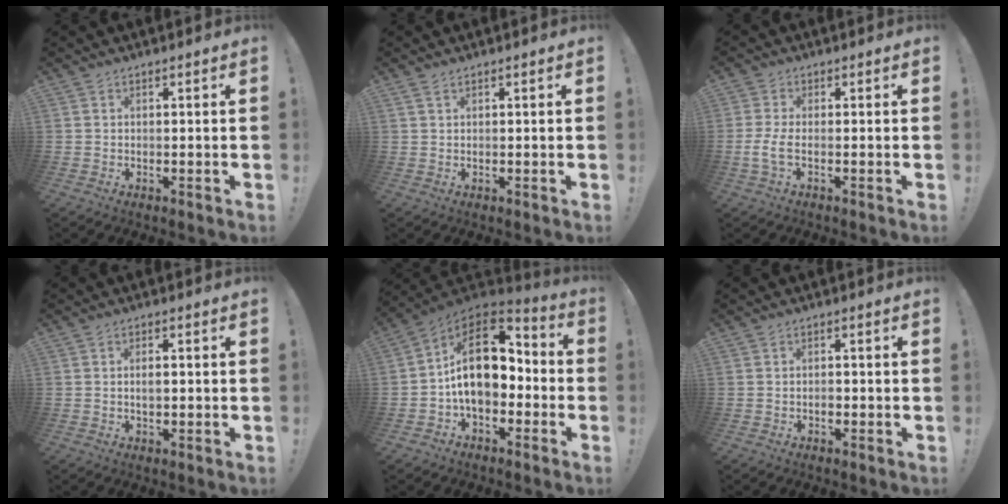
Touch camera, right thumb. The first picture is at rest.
{"total": 1.6, "force": [1.0, 0.5, 1.1], "torque": [-0.019, -0.002, 0.018]}
{"total": 4.7, "force": [-1.0, 2.0, 4.2], "torque": [-0.090, -0.004, -0.016]}
{"total": 2.4, "force": [0.0, 1.2, 2.1], "torque": [-0.032, 0.004, -0.002]}
{"total": 18.4, "force": [1.9, 11.1, 14.6], "torque": [-0.233, 0.004, 0.036]}
{"total": 1.4, "force": [-0.6, 0.9, 0.9], "torque": [-0.006, 0.001, -0.012]}